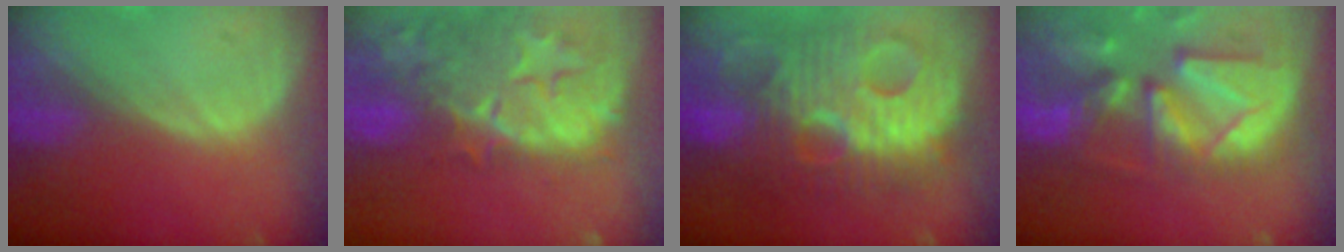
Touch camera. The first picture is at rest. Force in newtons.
{"total": 14.6, "press": 11.8, "slide": 8.6}
{"total": 13.7, "press": 13.7, "slide": 1.2}
{"total": 13.3, "press": 11.4, "slide": 6.8}